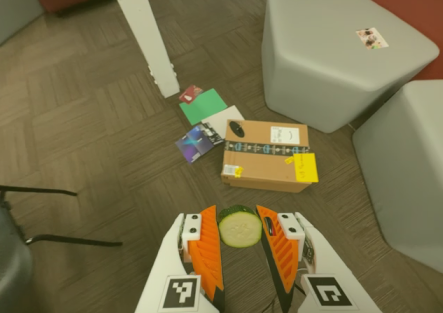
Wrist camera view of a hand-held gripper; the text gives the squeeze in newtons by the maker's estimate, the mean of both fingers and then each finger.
{"total": 10.6, "left": 10.6, "right": 10.6}